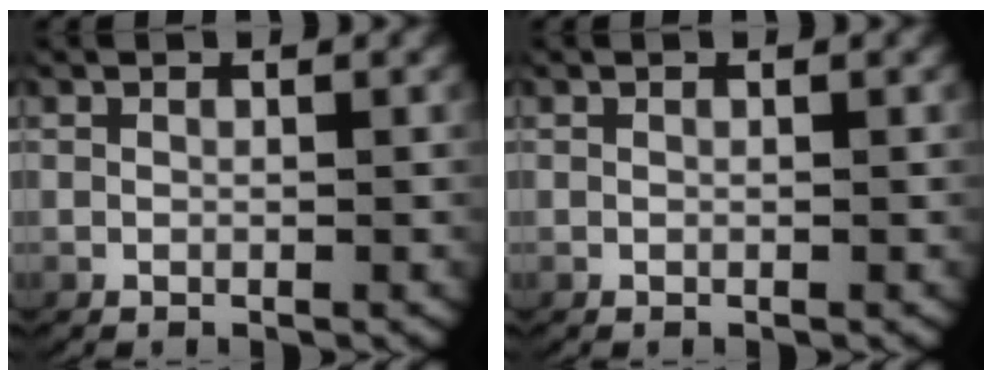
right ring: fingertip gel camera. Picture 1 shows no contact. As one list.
[{"total": 0.0}]